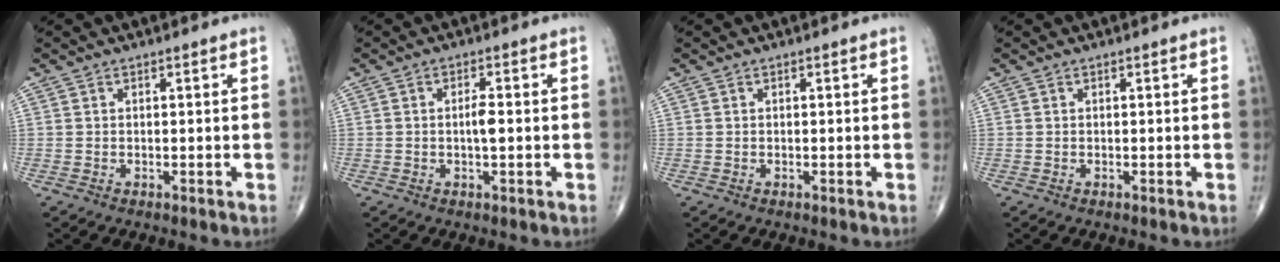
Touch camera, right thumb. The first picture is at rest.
{"total": 2.8, "force": [-0.2, 0.9, 2.6], "torque": [-0.049, 0.002, -0.006]}
{"total": 0.0}
{"total": 0.0}